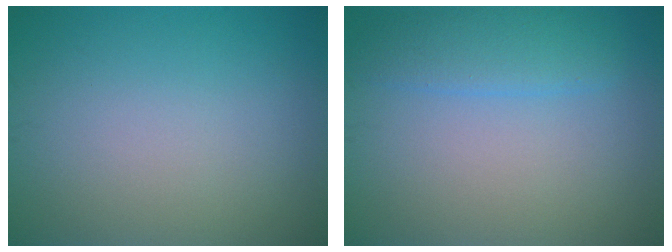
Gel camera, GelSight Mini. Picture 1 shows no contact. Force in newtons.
{"total": 2.8, "press": 2.8, "slide": 0.3}